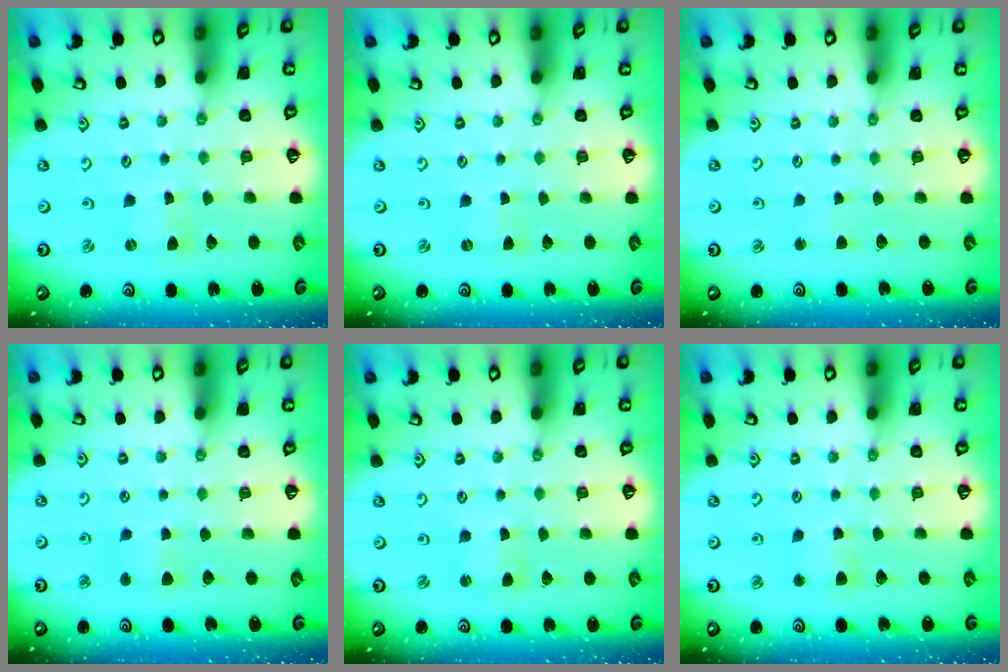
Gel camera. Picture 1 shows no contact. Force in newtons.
{"total": 0.5, "press": 0.4, "slide": 0.3}
{"total": 2.2, "press": 2.2, "slide": 0.3}
{"total": 2.9, "press": 2.9, "slide": 0.4}
{"total": 1.4, "press": 1.4, "slide": 0.3}
{"total": 4.3, "press": 4.2, "slide": 0.7}